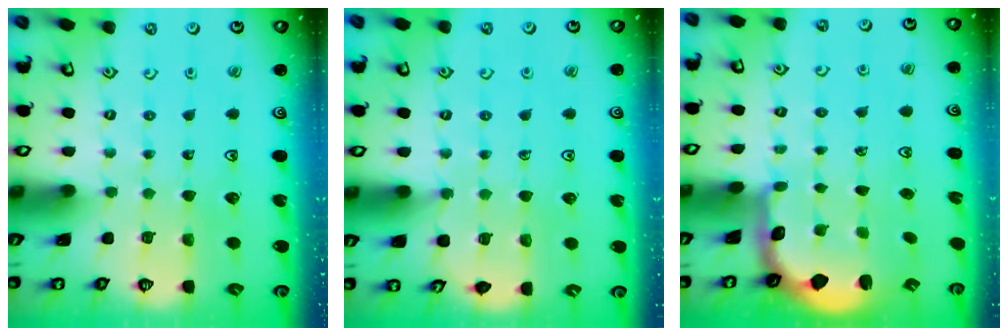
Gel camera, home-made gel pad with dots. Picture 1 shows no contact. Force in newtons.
{"total": 8.1, "press": 7.8, "slide": 2.3}
{"total": 2.4, "press": 1.2, "slide": 2.1}